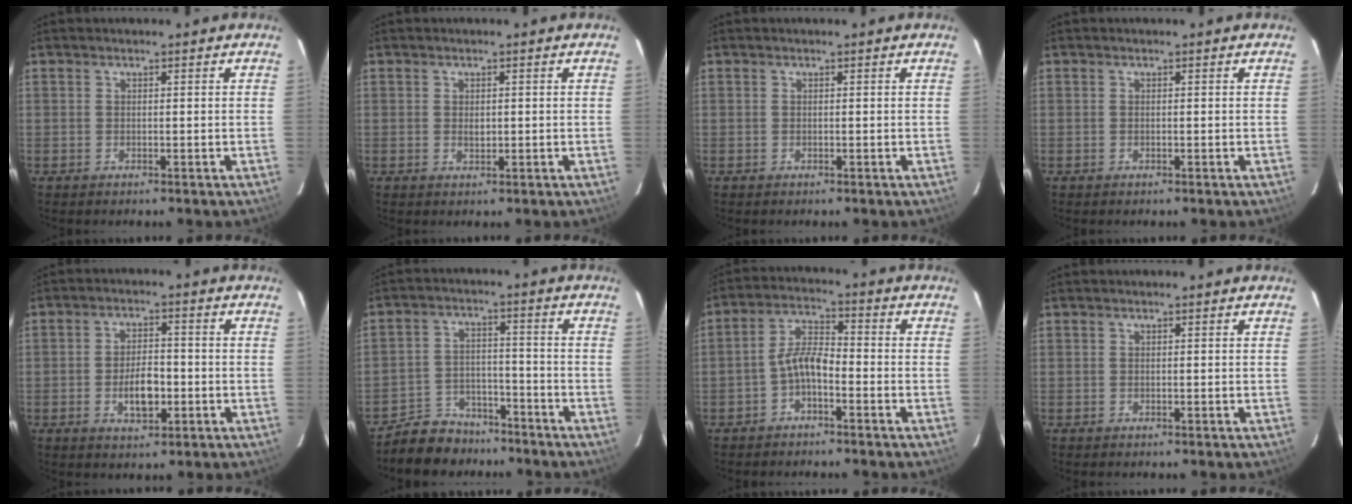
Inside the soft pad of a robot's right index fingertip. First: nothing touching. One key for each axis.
{"total": 1.3, "fx": -0.1, "fy": 0.9, "fz": 1.0, "tx": -0.015, "ty": 0.002, "tz": -0.001}
{"total": 0.0}
{"total": 0.0}
{"total": 6.6, "fx": -2.0, "fy": 3.3, "fz": 5.3, "tx": -0.100, "ty": 0.007, "tz": -0.029}
{"total": 9.8, "fx": -8.2, "fy": 5.1, "fz": 1.7, "tx": -0.057, "ty": 0.020, "tz": -0.122}
{"total": 5.2, "fx": -2.9, "fy": 1.9, "fz": 3.9, "tx": -0.084, "ty": 0.019, "tz": -0.055}
{"total": 0.0}